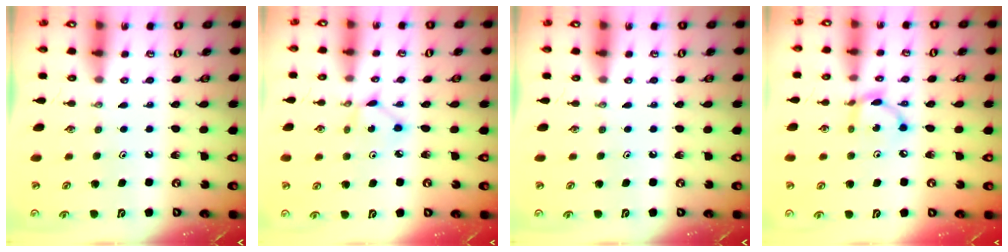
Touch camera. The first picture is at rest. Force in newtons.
{"total": 1.9, "press": 1.9, "slide": 0.2}
{"total": 0.0}
{"total": 6.7, "press": 6.7, "slide": 0.2}